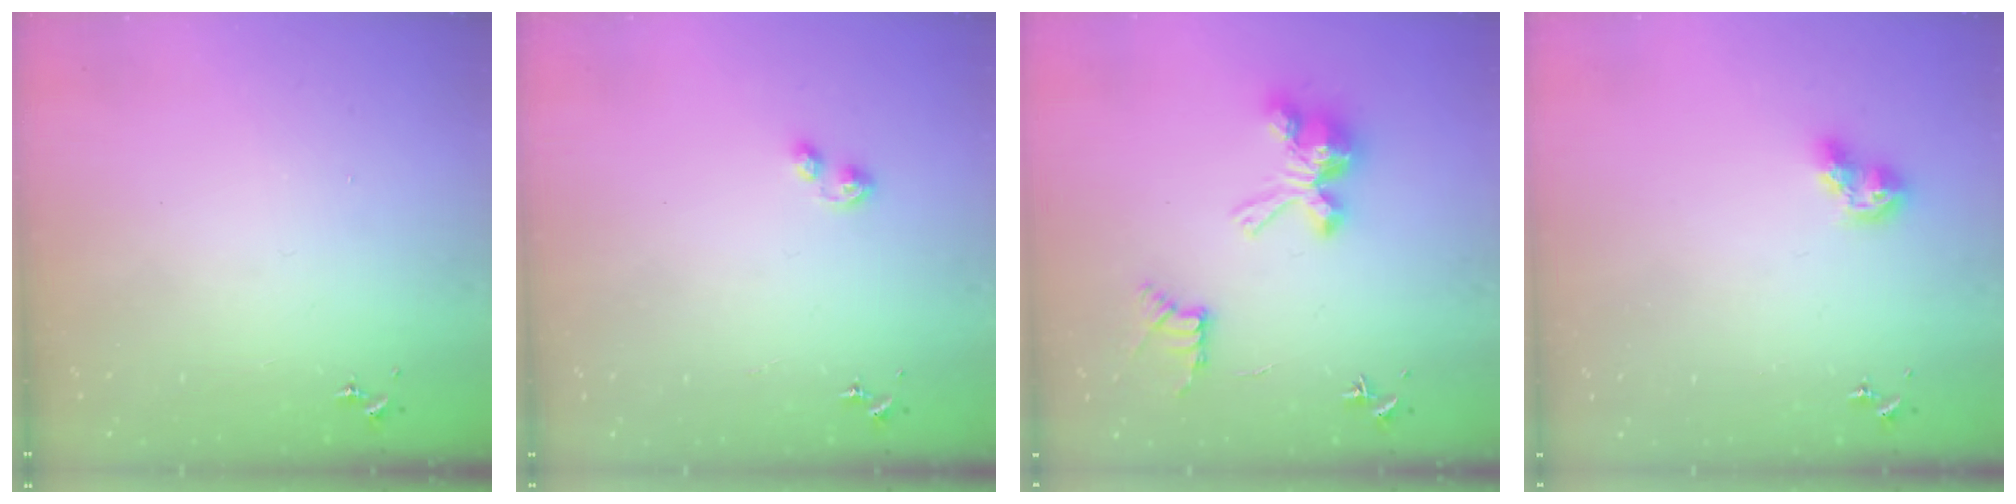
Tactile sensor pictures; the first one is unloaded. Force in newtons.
{"total": 3.8, "press": 3.8, "slide": 0.5}
{"total": 11.3, "press": 11.3, "slide": 0.7}
{"total": 9.8, "press": 9.7, "slide": 1.2}